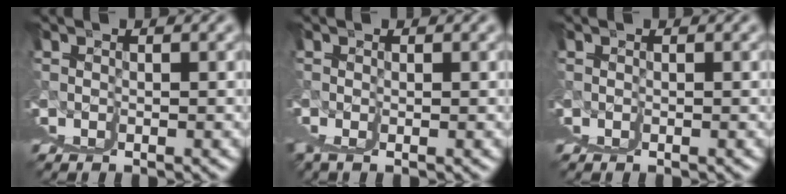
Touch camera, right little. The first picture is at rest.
{"total": 1.6, "force": [1.0, -0.7, 1.0], "torque": [0.002, 0.014, 0.014]}
{"total": 0.0}